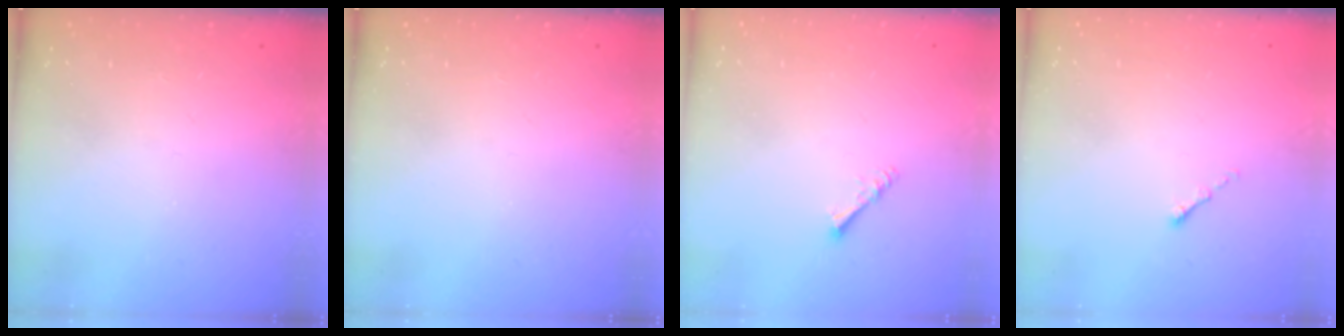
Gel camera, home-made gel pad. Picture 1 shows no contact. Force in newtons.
{"total": 0.0}
{"total": 1.4, "press": 1.3, "slide": 0.3}
{"total": 0.0}